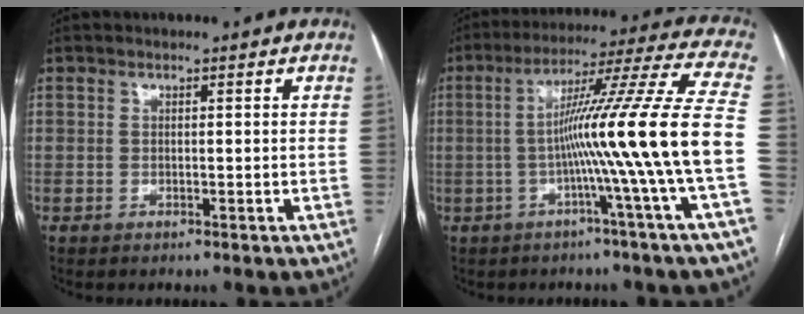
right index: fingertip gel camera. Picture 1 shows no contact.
{"total": 16.3, "force": [-3.0, -3.0, 15.7], "torque": [-0.246, 0.005, -0.057]}